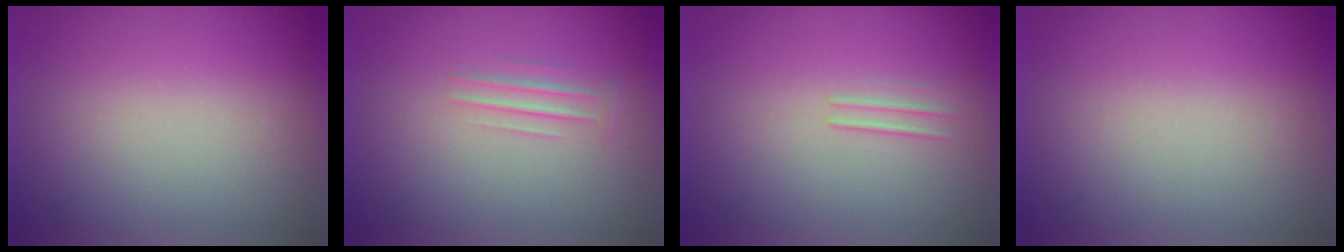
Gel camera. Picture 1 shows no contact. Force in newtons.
{"total": 1.1}
{"total": 1.2}
{"total": 0.0}